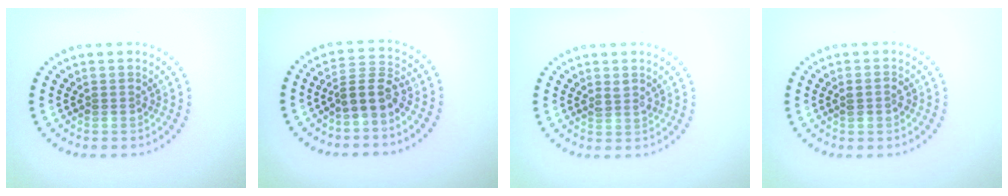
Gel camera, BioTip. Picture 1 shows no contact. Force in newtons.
{"total": 3.2, "press": 2.7, "slide": 1.8}
{"total": 1.0, "press": 0.9, "slide": 0.5}
{"total": 1.4, "press": 1.3, "slide": 0.4}